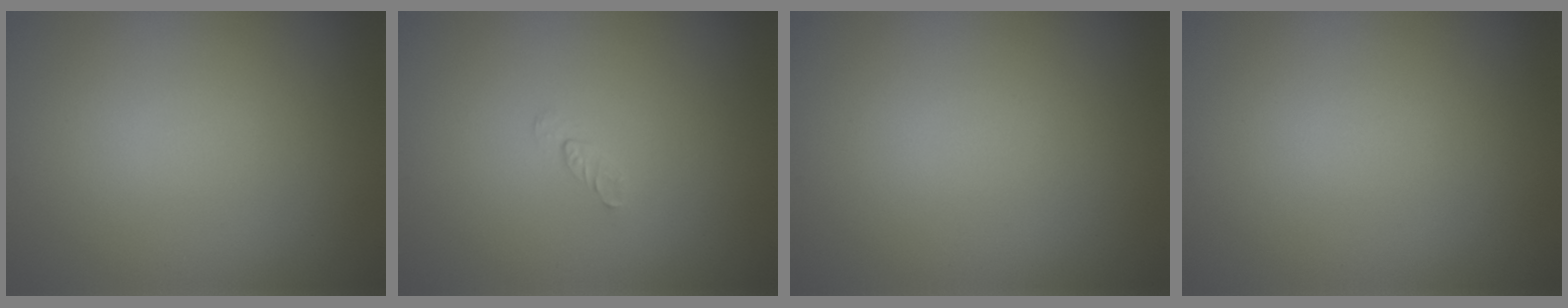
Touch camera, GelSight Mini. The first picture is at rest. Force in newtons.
{"total": 0.5, "press": 0.3, "slide": 0.4}
{"total": 0.0}
{"total": 0.0}